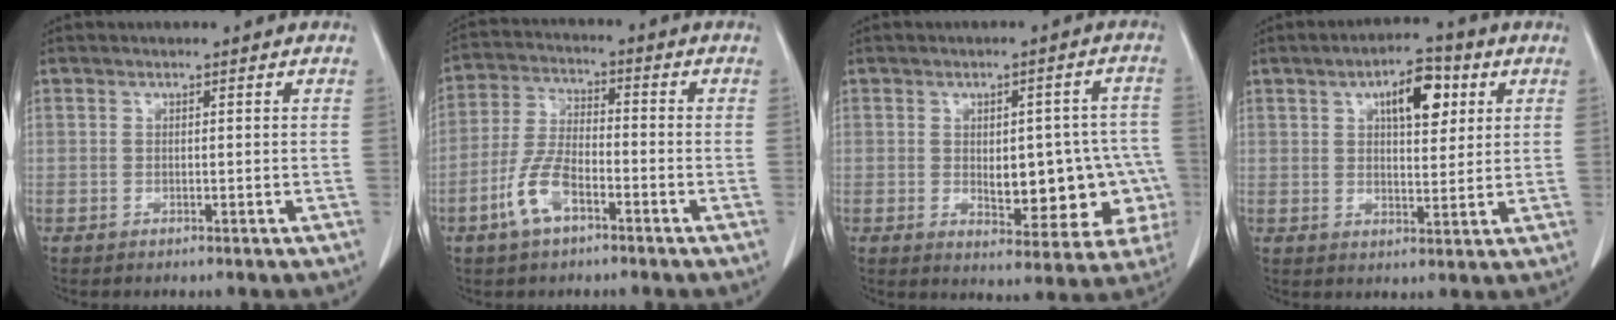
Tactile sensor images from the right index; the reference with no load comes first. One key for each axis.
{"total": 7.7, "fx": -4.0, "fy": 2.9, "fz": 5.9, "tx": -0.135, "ty": 0.004, "tz": -0.078}
{"total": 13.5, "fx": -2.0, "fy": 6.6, "fz": 11.7, "tx": -0.131, "ty": 0.021, "tz": -0.006}
{"total": 8.2, "fx": 3.3, "fy": 3.2, "fz": 6.8, "tx": -0.104, "ty": 0.013, "tz": 0.051}